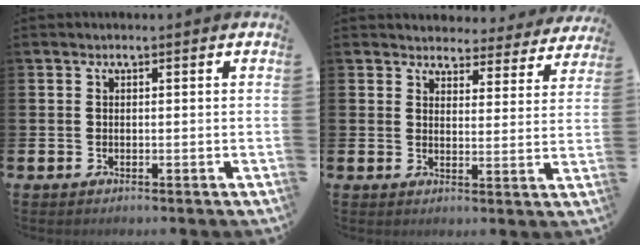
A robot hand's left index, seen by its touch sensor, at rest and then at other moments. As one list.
[{"total": 3.9, "force": [3.7, 1.3, 0.0], "torque": [-0.006, -0.032, 0.061]}]